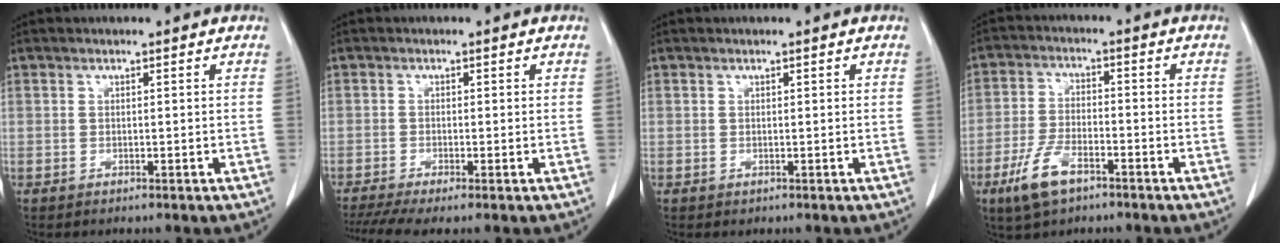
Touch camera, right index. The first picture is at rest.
{"total": 5.1, "force": [-3.4, 0.7, 3.8], "torque": [-0.069, -0.007, -0.062]}
{"total": 0.0}
{"total": 7.6, "force": [-4.6, 3.0, 5.3], "torque": [-0.119, -0.006, -0.085]}